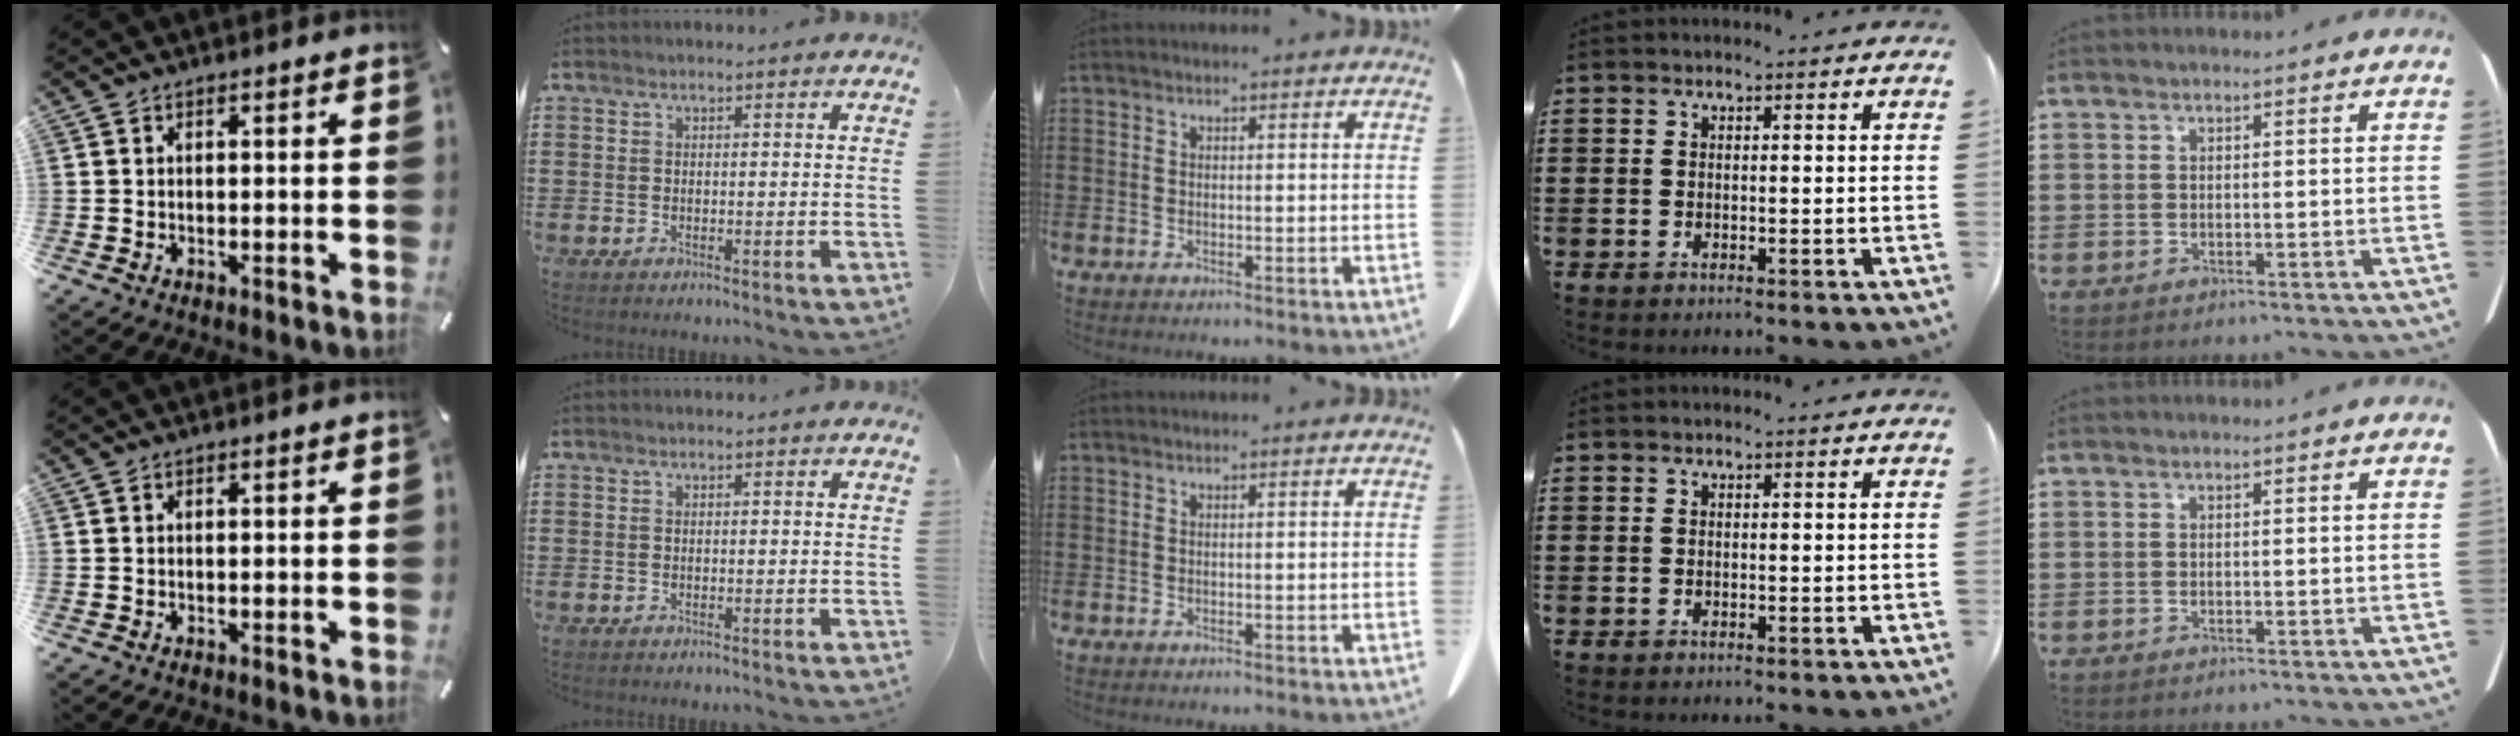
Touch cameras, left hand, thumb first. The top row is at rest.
{}